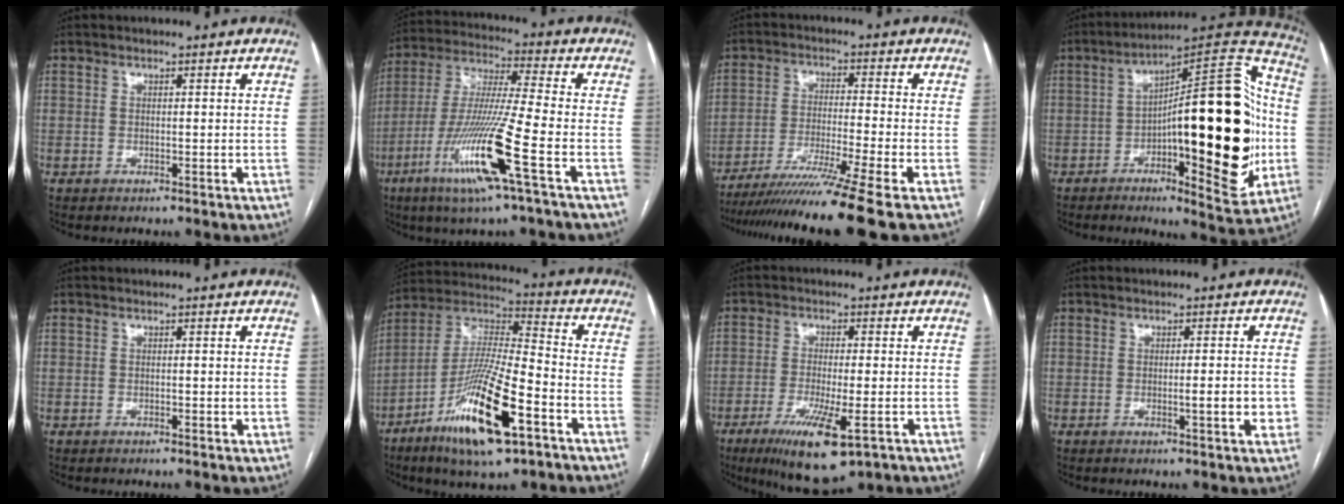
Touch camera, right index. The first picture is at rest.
{"total": 15.9, "force": [-6.8, -0.8, 14.4], "torque": [-0.299, -0.022, -0.130]}
{"total": 14.4, "force": [-11.4, -3.1, 8.2], "torque": [-0.133, -0.047, -0.187]}
{"total": 28.2, "force": [-2.9, 6.8, 27.2], "torque": [-0.364, 0.027, -0.035]}
{"total": 0.6, "force": [-0.1, 0.3, 0.5], "torque": [-0.010, 0.000, -0.002]}
{"total": 19.0, "force": [-9.1, 2.9, 16.4], "torque": [-0.338, -0.027, -0.161]}
{"total": 10.8, "force": [-5.4, 2.1, 9.1], "torque": [-0.160, -0.028, -0.083]}
{"total": 2.0, "force": [-0.3, 0.6, 1.9], "torque": [-0.029, -0.001, -0.003]}